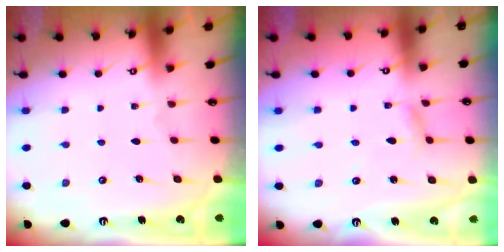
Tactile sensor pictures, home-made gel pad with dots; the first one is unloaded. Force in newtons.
{"total": 2.8, "press": 2.8, "slide": 0.1}